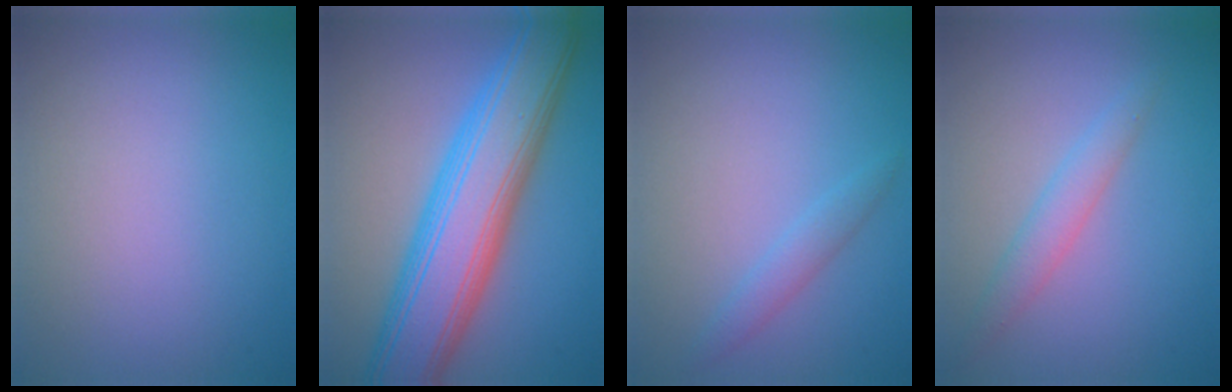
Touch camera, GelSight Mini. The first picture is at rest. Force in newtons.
{"total": 10.4, "press": 10.4, "slide": 0.2}
{"total": 1.5, "press": 1.5, "slide": 0.1}
{"total": 2.1, "press": 2.1, "slide": 0.1}